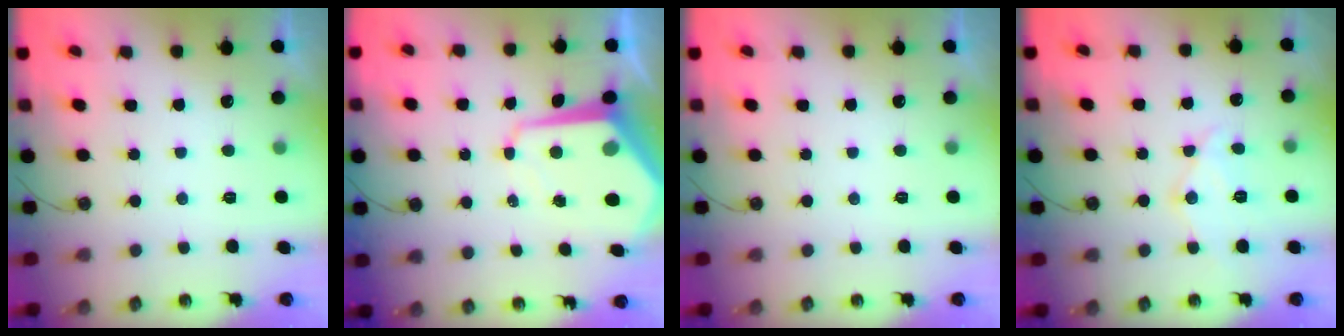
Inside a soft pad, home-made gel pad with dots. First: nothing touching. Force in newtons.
{"total": 10.2, "press": 10.2, "slide": 0.8}
{"total": 0.0}
{"total": 12.4, "press": 12.3, "slide": 1.2}